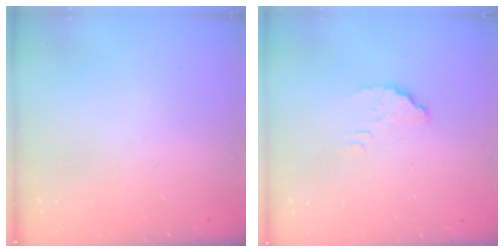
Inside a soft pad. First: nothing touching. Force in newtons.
{"total": 2.5, "press": 2.5, "slide": 0.2}